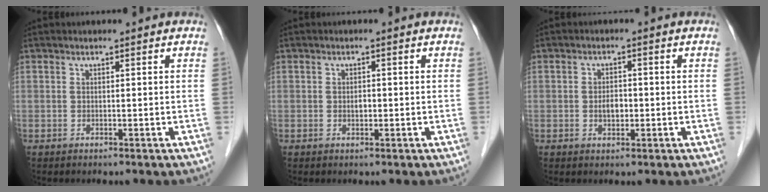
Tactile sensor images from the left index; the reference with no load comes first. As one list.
[{"total": 1.1, "force": [-0.2, 0.6, 0.9], "torque": [-0.015, 0.000, -0.004]}, {"total": 2.4, "force": [-0.5, 1.4, 2.0], "torque": [-0.033, 0.002, -0.006]}]